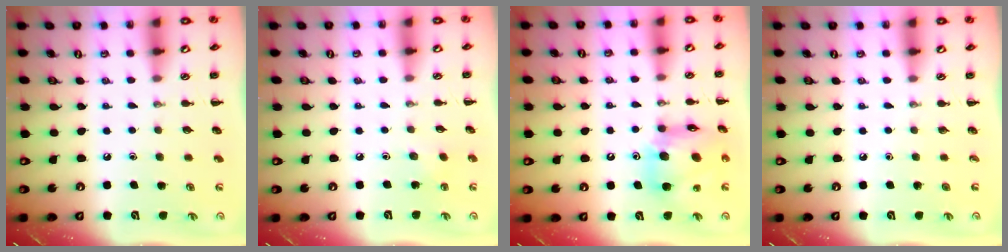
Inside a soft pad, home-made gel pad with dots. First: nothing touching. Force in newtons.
{"total": 2.3, "press": 2.2, "slide": 0.7}
{"total": 13.5, "press": 12.9, "slide": 4.1}
{"total": 0.0}